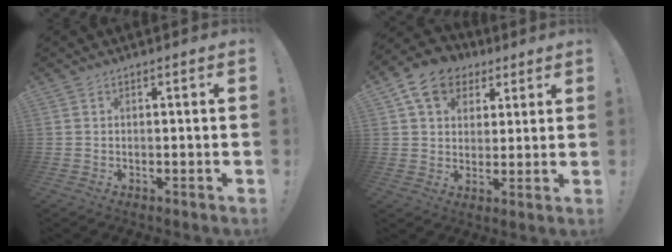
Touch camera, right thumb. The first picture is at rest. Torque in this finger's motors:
{"motor_torque": [1.09, 1.13, 0.06, 0.14, 0.02]}